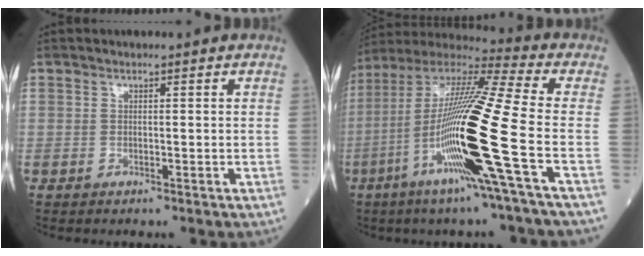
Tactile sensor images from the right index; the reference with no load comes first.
{"total": 21.5, "force": [-6.4, -1.1, 20.5], "torque": [-0.415, -0.031, -0.137]}